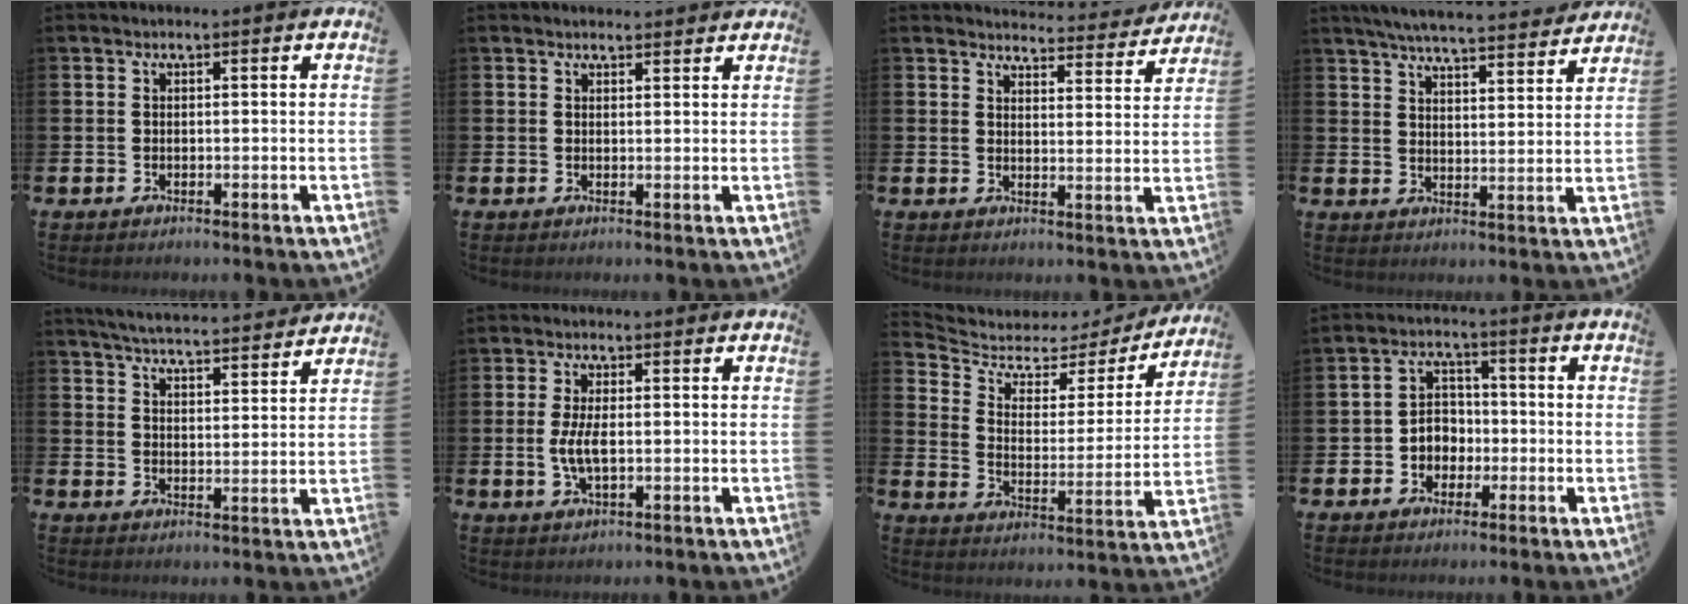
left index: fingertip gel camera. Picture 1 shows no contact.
{"total": 1.5, "force": [1.5, 0.2, 0.0], "torque": [0.010, -0.006, 0.026]}
{"total": 3.7, "force": [3.7, 0.5, 0.3], "torque": [-0.010, -0.031, 0.061]}
{"total": 6.1, "force": [5.9, 0.3, 1.5], "torque": [-0.049, -0.040, 0.104]}
{"total": 5.4, "force": [5.4, 0.2, 0.9], "torque": [-0.035, -0.039, 0.094]}
{"total": 3.9, "force": [-0.1, 1.5, 3.6], "torque": [-0.067, -0.001, -0.007]}
{"total": 4.8, "force": [3.8, 2.5, 1.5], "torque": [-0.059, -0.030, 0.054]}
{"total": 3.9, "force": [-1.0, 3.5, 1.5], "torque": [-0.025, 0.001, -0.029]}